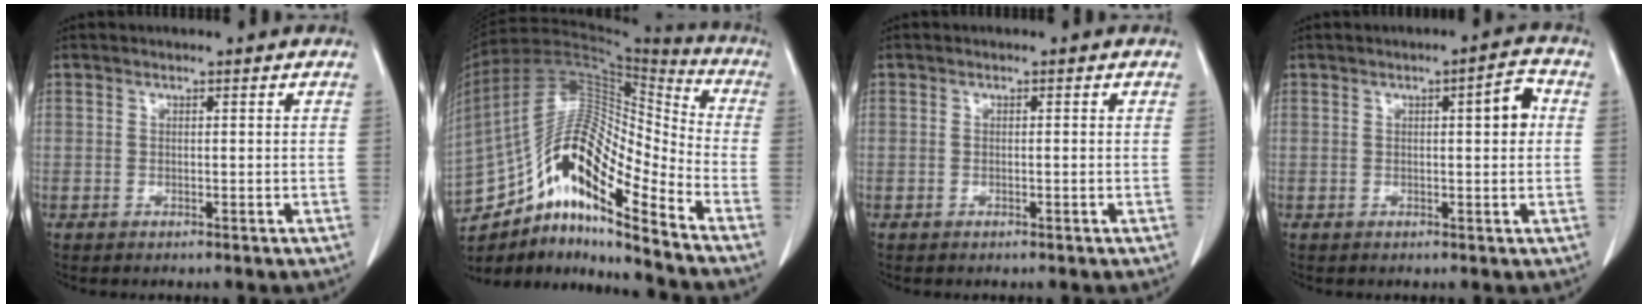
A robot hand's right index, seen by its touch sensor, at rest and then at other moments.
{"total": 19.5, "force": [-12.0, 4.2, 14.8], "torque": [-0.292, 0.032, -0.208]}
{"total": 0.0}
{"total": 4.0, "force": [0.7, 0.8, 3.9], "torque": [-0.055, 0.009, 0.005]}